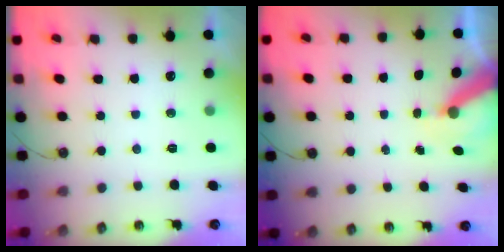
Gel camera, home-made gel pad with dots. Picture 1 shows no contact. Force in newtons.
{"total": 6.8, "press": 6.7, "slide": 0.7}